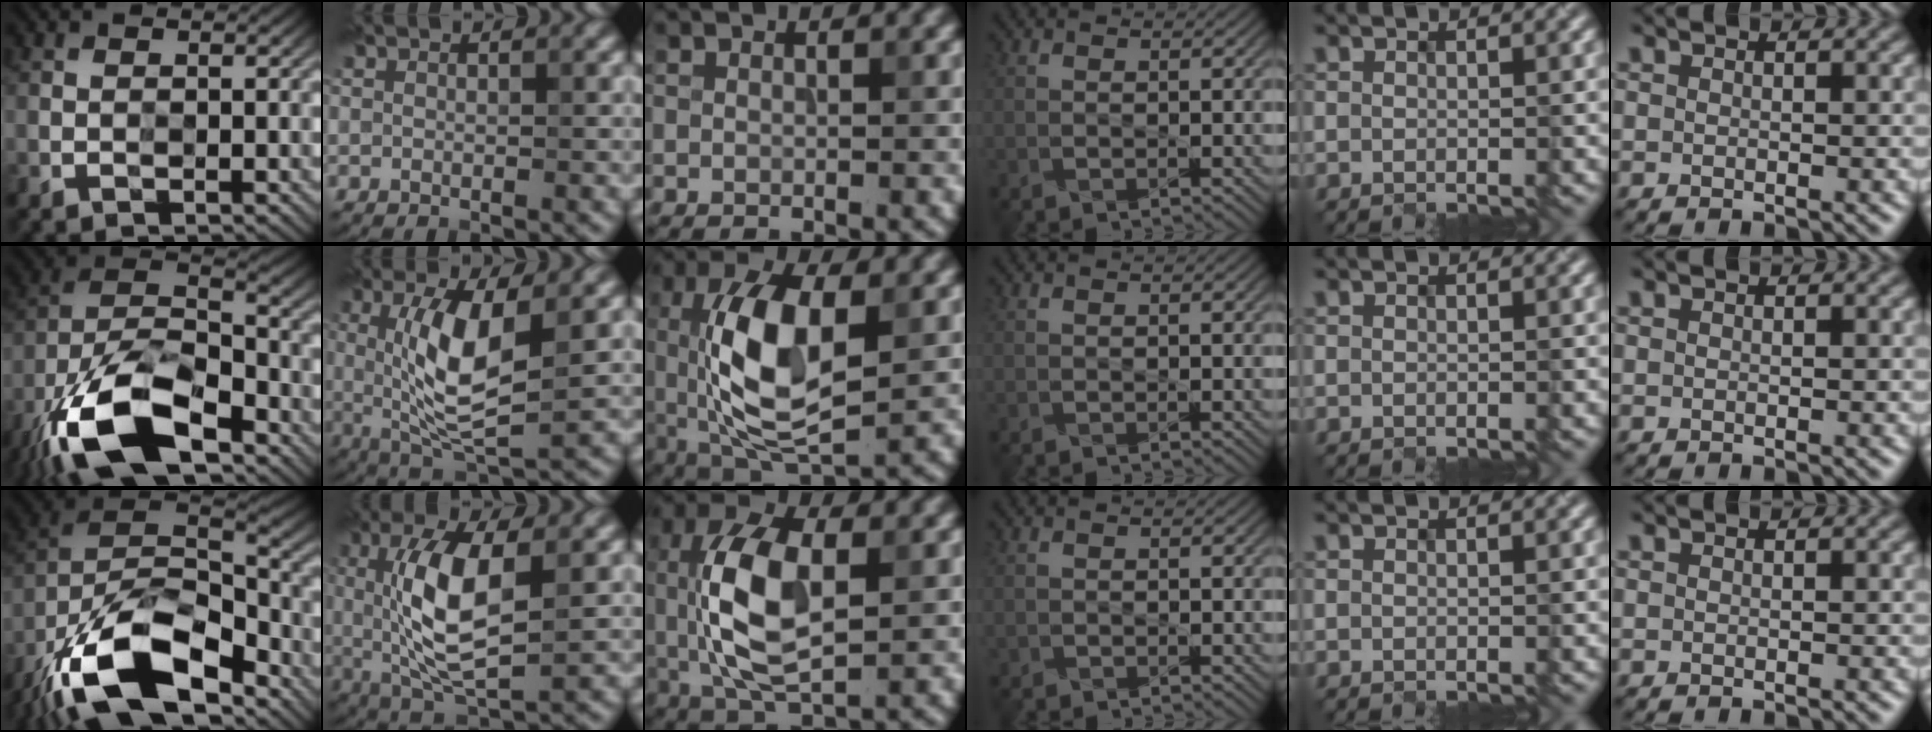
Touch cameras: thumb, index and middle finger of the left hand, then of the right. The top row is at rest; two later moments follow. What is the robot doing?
{"motion": "insert", "object": "pen cap and body"}